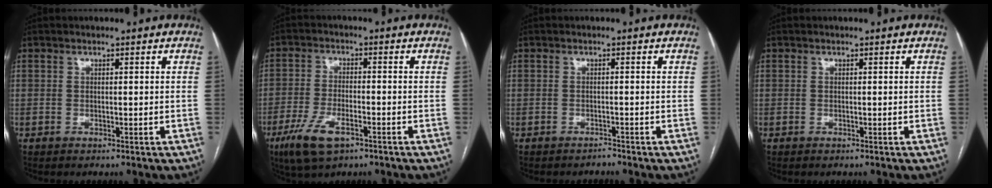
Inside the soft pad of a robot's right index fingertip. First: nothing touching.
{"total": 7.8, "force": [-4.4, 2.7, 5.9], "torque": [-0.126, -0.014, -0.075]}
{"total": 0.8, "force": [-0.8, 0.0, -0.2], "torque": [0.004, -0.004, -0.012]}
{"total": 0.0}